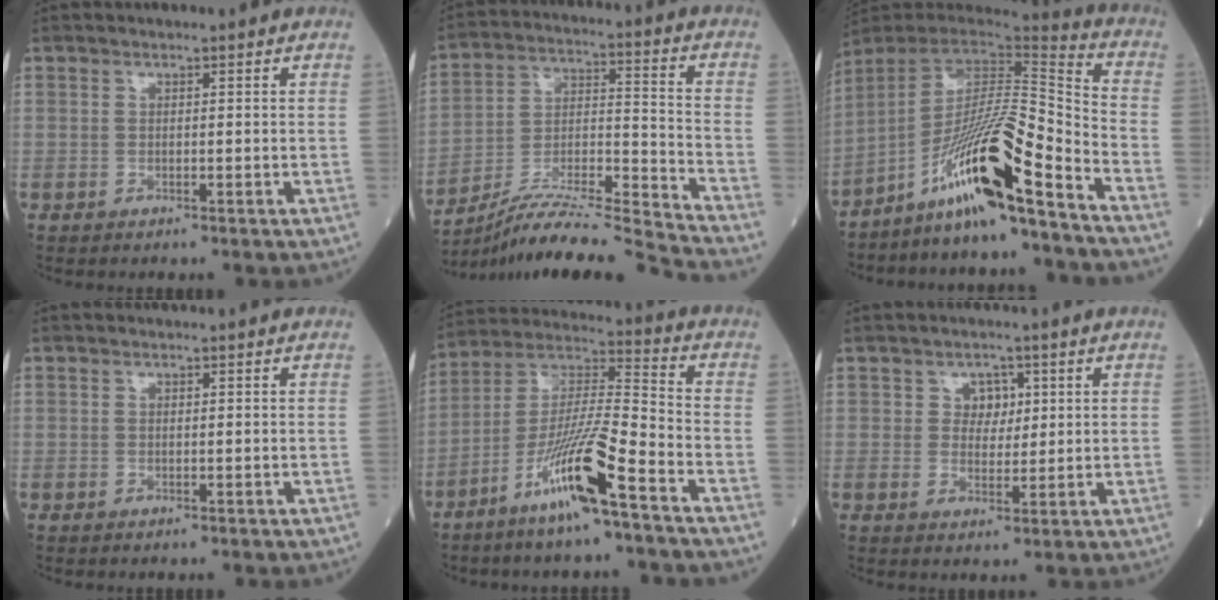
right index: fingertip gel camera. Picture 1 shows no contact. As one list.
[{"total": 18.4, "force": [-17.1, -2.5, 6.4], "torque": [-0.120, -0.004, -0.297]}, {"total": 16.8, "force": [-11.1, 0.1, 12.6], "torque": [-0.236, -0.005, -0.203]}, {"total": 0.0}, {"total": 14.1, "force": [-7.8, 0.4, 11.7], "torque": [-0.233, -0.013, -0.151]}, {"total": 3.4, "force": [1.3, 2.7, 1.7], "torque": [-0.016, 0.003, 0.019]}]